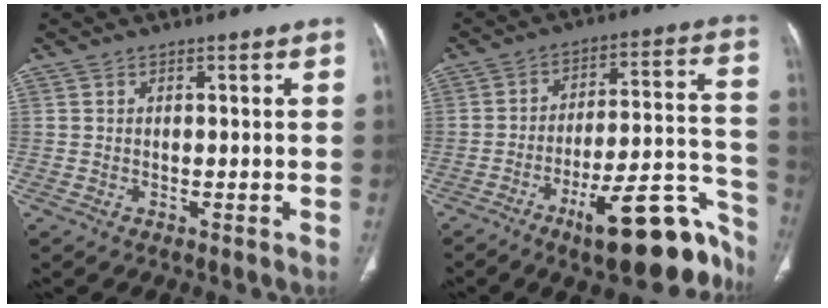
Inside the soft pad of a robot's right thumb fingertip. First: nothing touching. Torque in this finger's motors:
{"motor_torque": [2.48, 2.52, 1.14, -1.36, 0.33]}